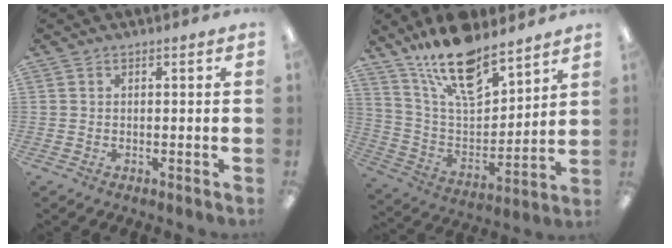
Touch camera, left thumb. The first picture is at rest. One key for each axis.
{"total": 17.9, "fx": 13.9, "fy": 6.5, "fz": 9.2, "tx": -0.165, "ty": -0.087, "tz": 0.242}